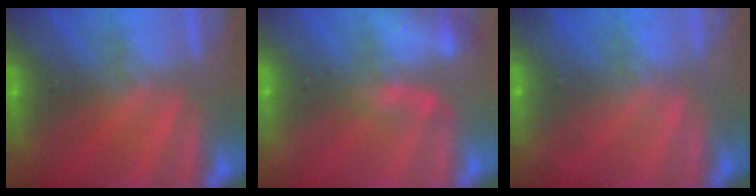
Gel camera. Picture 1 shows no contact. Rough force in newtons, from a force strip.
{"total": 2.4}
{"total": 2.1}